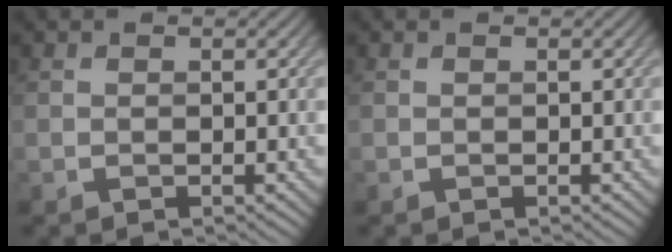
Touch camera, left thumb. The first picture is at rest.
{"total": 0.0}